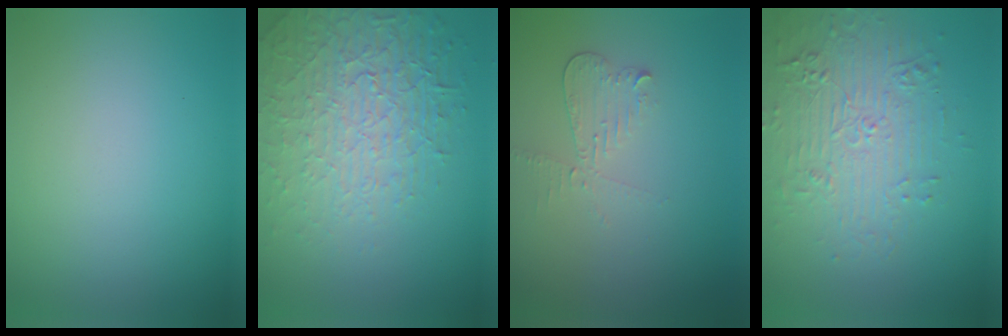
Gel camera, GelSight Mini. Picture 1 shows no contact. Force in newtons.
{"total": 4.9, "press": 4.4, "slide": 2.1}
{"total": 2.1, "press": 2.0, "slide": 0.5}
{"total": 4.2, "press": 3.8, "slide": 1.7}